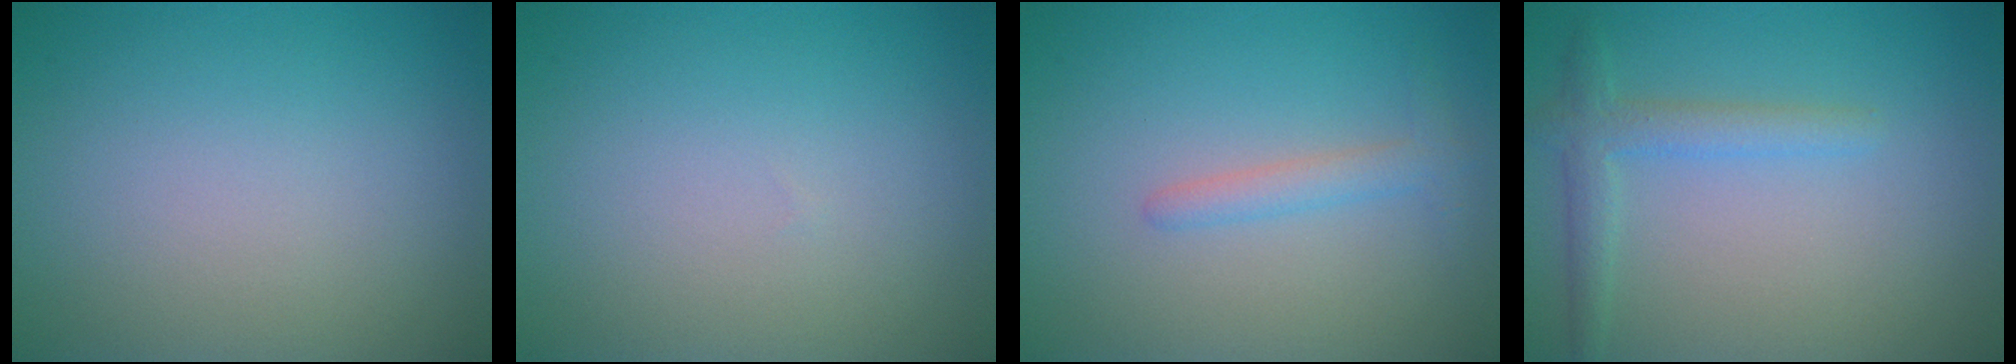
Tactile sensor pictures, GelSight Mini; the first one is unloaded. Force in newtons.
{"total": 0.0}
{"total": 1.7, "press": 1.7, "slide": 0.1}
{"total": 2.4, "press": 2.4, "slide": 0.0}